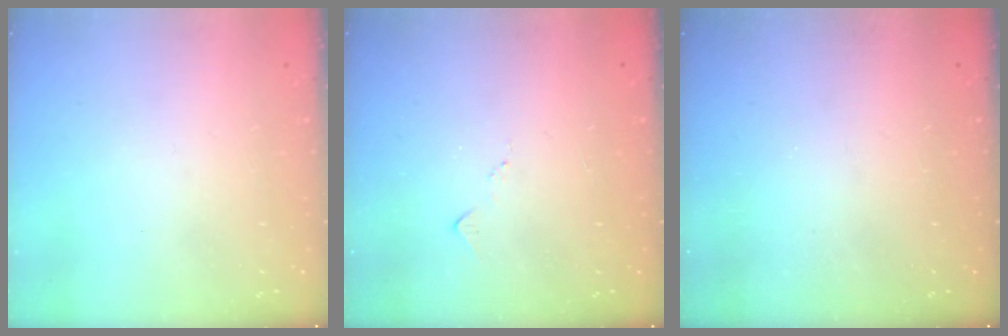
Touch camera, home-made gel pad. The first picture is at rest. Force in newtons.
{"total": 4.8, "press": 4.8, "slide": 0.7}
{"total": 0.6, "press": 0.5, "slide": 0.2}